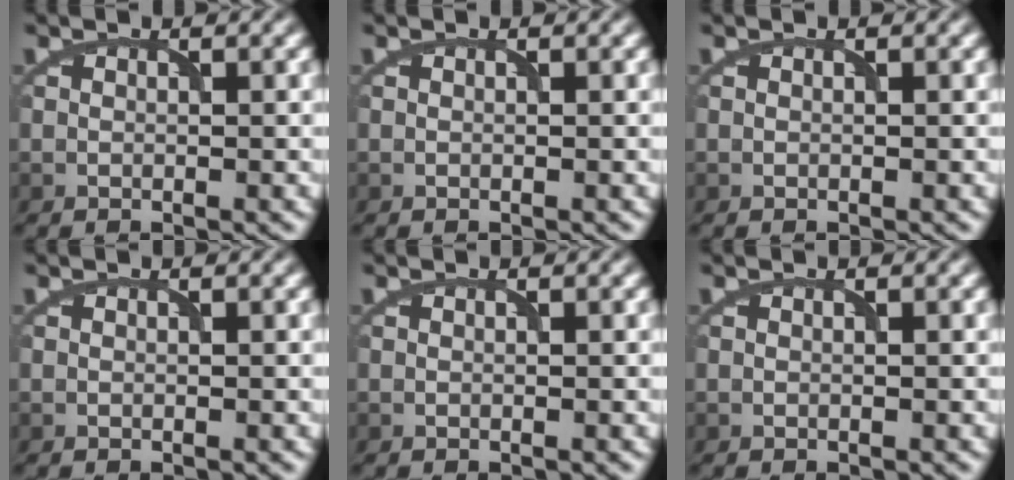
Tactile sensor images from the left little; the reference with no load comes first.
{"total": 0.0}
{"total": 0.0}
{"total": 0.0}
{"total": 0.0}
{"total": 0.0}